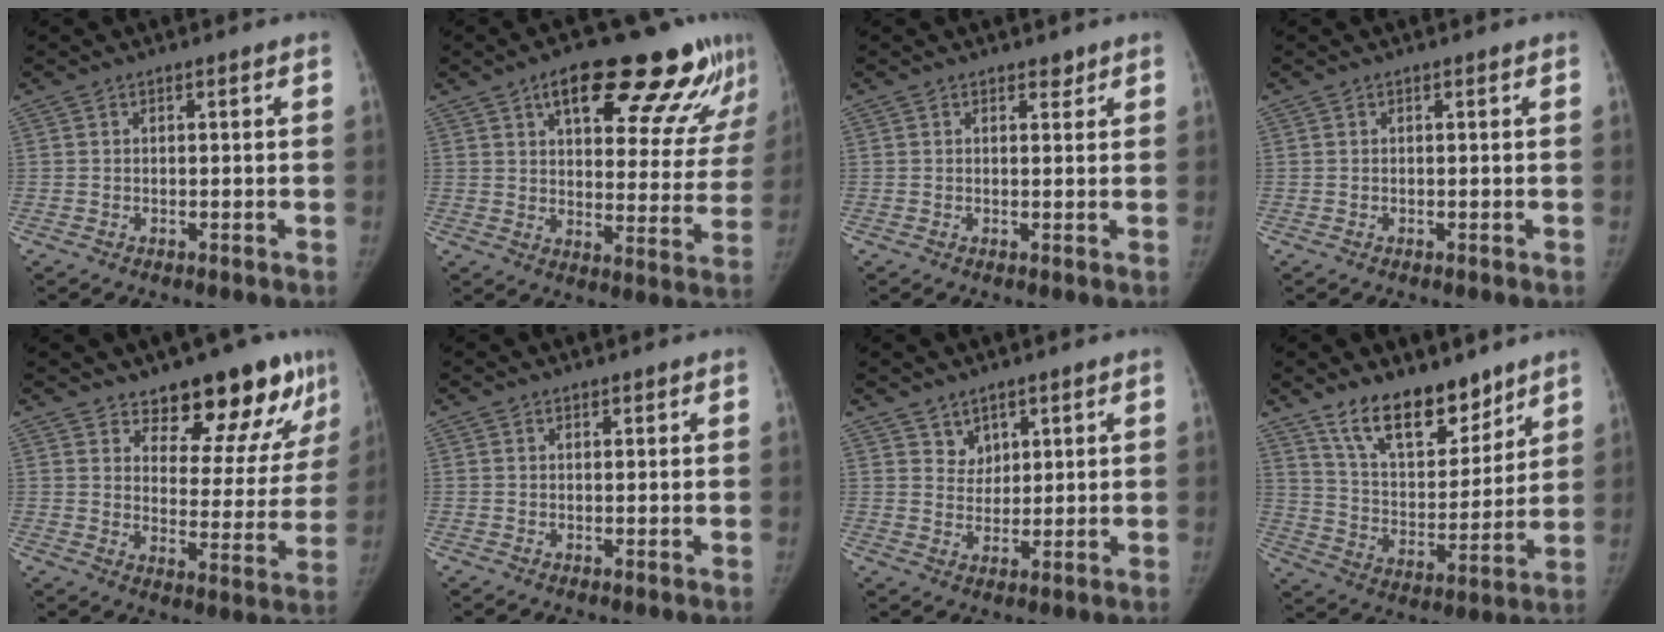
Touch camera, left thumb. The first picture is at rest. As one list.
[{"total": 23.9, "force": [14.3, 8.7, 17.1], "torque": [-0.196, -0.029, 0.200]}, {"total": 1.3, "force": [1.1, 0.7, 0.4], "torque": [0.004, -0.008, 0.013]}, {"total": 0.0}, {"total": 17.2, "force": [12.6, 7.2, 9.3], "torque": [-0.065, -0.087, 0.167]}, {"total": 0.8, "force": [0.7, 0.4, 0.2], "torque": [0.003, -0.005, 0.009]}, {"total": 3.9, "force": [2.7, 2.8, 0.6], "torque": [0.018, -0.022, 0.050]}, {"total": 16.1, "force": [11.8, 7.3, 8.1], "torque": [-0.085, -0.081, 0.212]}]